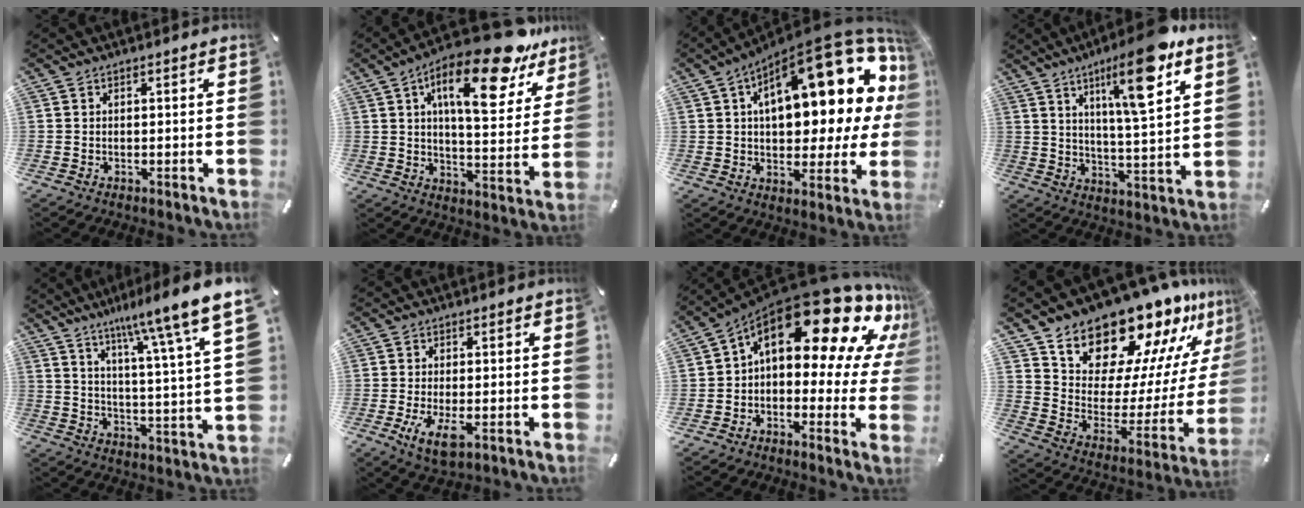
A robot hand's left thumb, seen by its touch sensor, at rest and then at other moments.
{"total": 21.3, "force": [12.8, 7.6, 15.2], "torque": [-0.235, -0.071, 0.202]}
{"total": 23.5, "force": [9.3, 10.4, 18.8], "torque": [-0.257, -0.061, 0.150]}
{"total": 15.1, "force": [8.5, 2.8, 12.1], "torque": [-0.193, -0.034, 0.129]}
{"total": 13.3, "force": [9.8, 1.1, 9.0], "torque": [-0.145, -0.070, 0.155]}
{"total": 6.3, "force": [-1.7, 2.3, 5.7], "torque": [-0.117, -0.020, -0.029]}
{"total": 23.2, "force": [11.8, 11.0, 16.7], "torque": [-0.260, -0.093, 0.200]}
{"total": 18.5, "force": [17.1, 6.6, 2.5], "torque": [-0.036, -0.169, 0.297]}